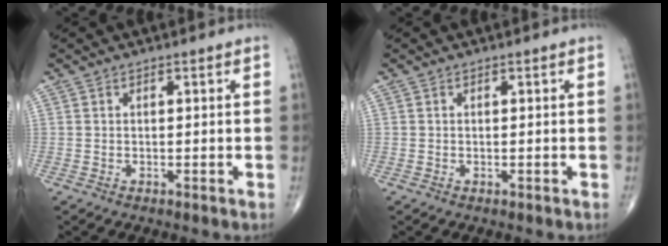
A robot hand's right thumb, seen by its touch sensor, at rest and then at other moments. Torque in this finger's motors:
{"motor_torque": [2.14, 0.83, -0.05, -0.17, -0.03]}